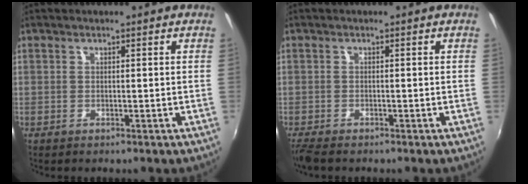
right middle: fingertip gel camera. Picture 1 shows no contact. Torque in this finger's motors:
{"motor_torque": [0.08, -0.07, 0.01, 0.01]}